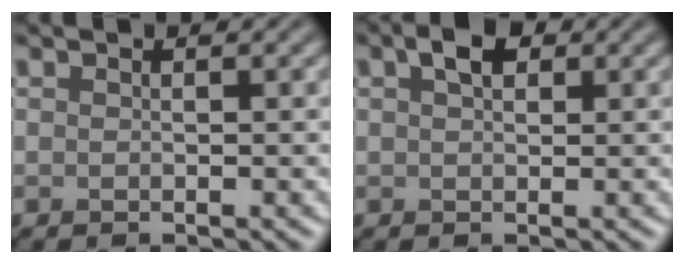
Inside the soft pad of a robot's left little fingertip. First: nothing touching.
{"total": 2.3, "force": [1.0, 1.3, 1.5], "torque": [-0.027, 0.008, 0.016]}